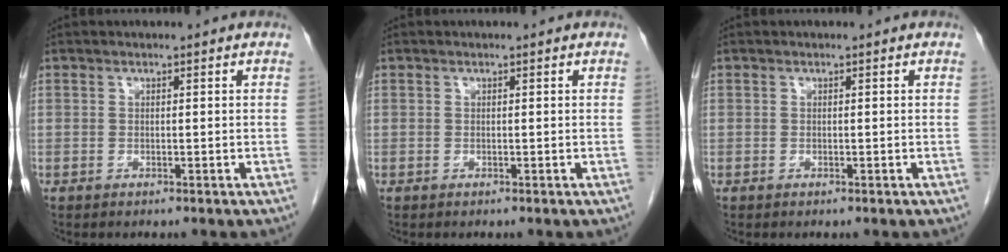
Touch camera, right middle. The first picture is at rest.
{"total": 0.0}
{"total": 0.0}